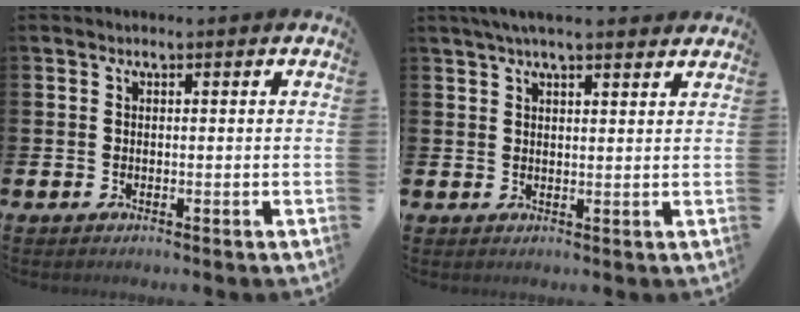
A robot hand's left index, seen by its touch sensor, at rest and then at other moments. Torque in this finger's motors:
{"motor_torque": [0.92, -1.22, 0.45, 0.21]}